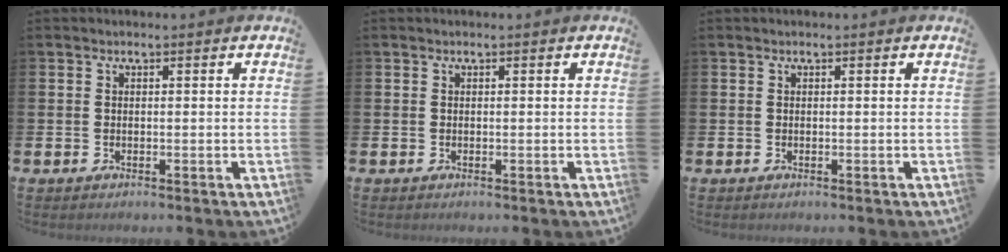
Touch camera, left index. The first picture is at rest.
{"total": 0.0}
{"total": 0.0}